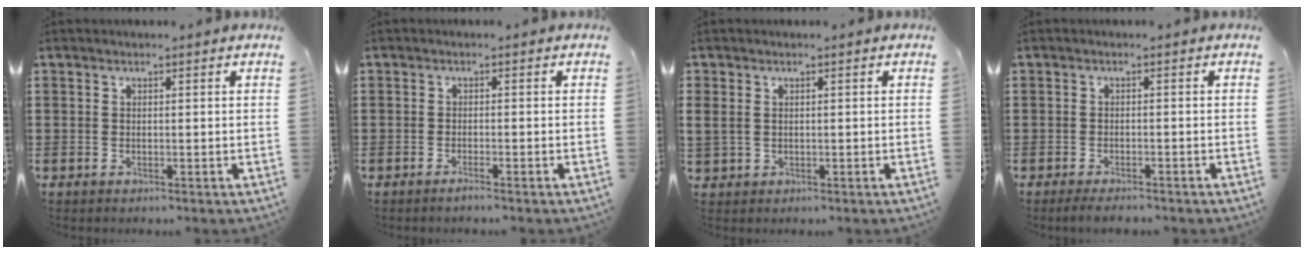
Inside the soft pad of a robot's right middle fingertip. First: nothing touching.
{"total": 1.1, "force": [-0.9, 0.0, 0.6], "torque": [-0.012, -0.003, -0.016]}
{"total": 1.5, "force": [0.4, 1.3, 0.8], "torque": [-0.020, 0.006, 0.008]}
{"total": 1.8, "force": [-1.7, 0.0, 0.7], "torque": [-0.014, -0.002, -0.032]}